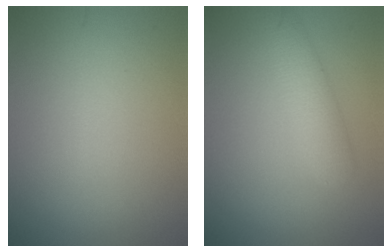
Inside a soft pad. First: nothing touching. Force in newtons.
{"total": 3.0, "press": 3.0, "slide": 0.1}